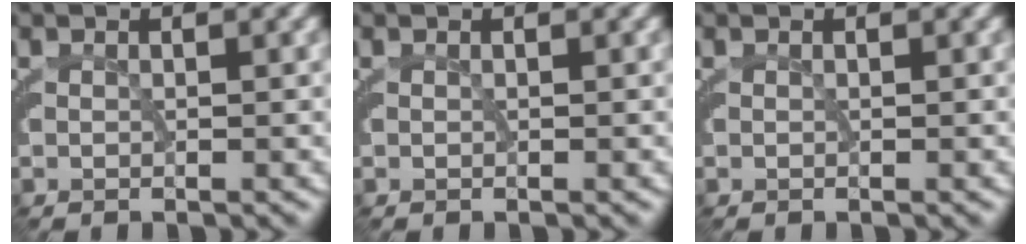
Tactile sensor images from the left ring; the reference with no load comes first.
{"total": 0.0}
{"total": 0.0}